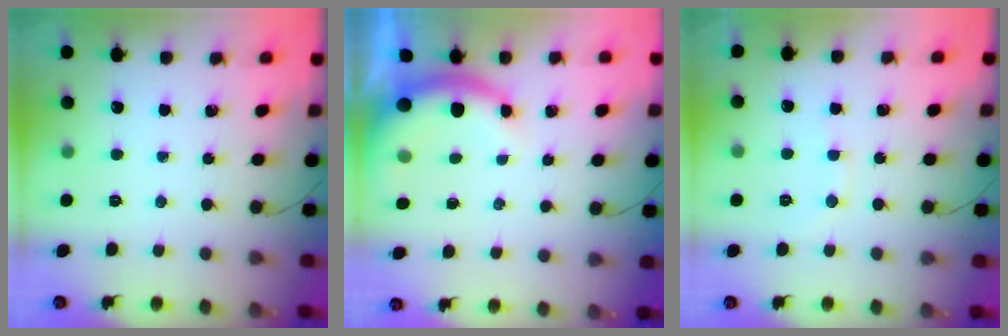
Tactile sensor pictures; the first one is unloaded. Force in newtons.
{"total": 7.3, "press": 7.2, "slide": 0.7}
{"total": 5.5, "press": 5.4, "slide": 1.3}